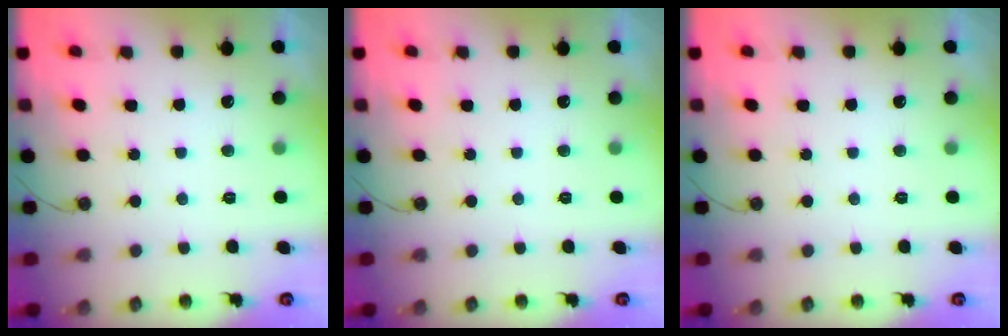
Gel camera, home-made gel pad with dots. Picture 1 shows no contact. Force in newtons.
{"total": 0.0}
{"total": 0.0}